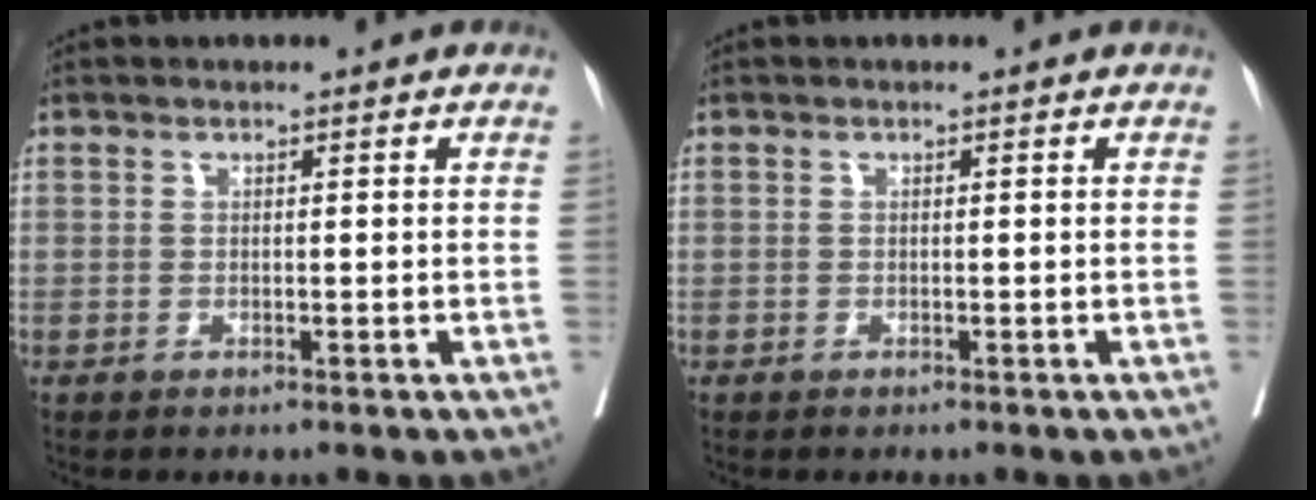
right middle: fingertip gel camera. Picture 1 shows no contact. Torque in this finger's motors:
{"motor_torque": [-0.01, -0.01, -0.20, -0.07]}